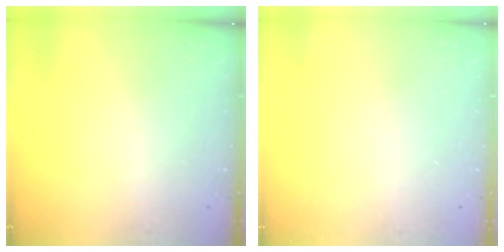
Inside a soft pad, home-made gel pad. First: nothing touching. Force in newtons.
{"total": 0.0}